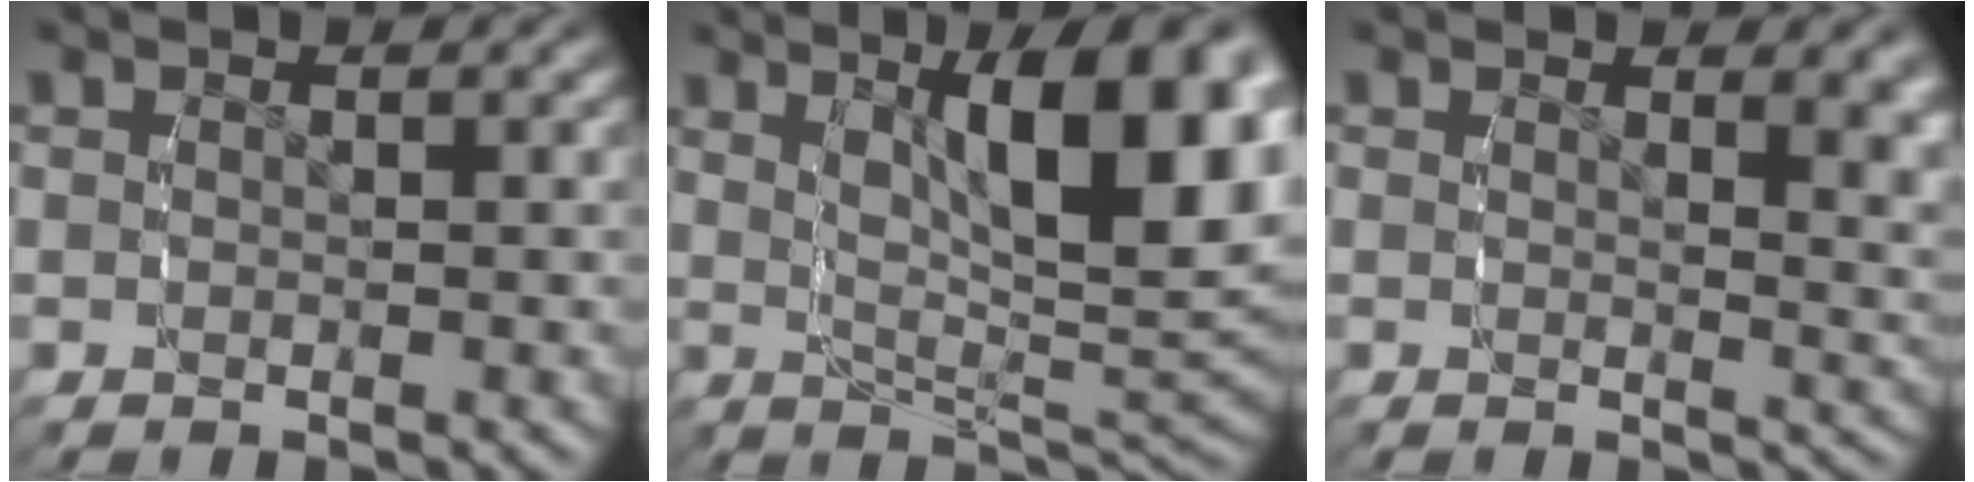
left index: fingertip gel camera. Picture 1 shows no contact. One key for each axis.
{"total": 11.2, "fx": 3.0, "fy": 3.6, "fz": 10.2, "tx": -0.148, "ty": -0.006, "tz": 0.058}
{"total": 2.8, "fx": 1.6, "fy": 0.6, "fz": 2.2, "tx": -0.021, "ty": -0.008, "tz": 0.023}